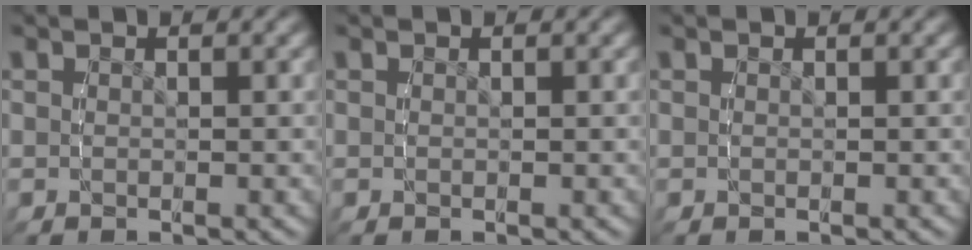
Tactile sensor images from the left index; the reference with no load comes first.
{"total": 0.0}
{"total": 0.0}